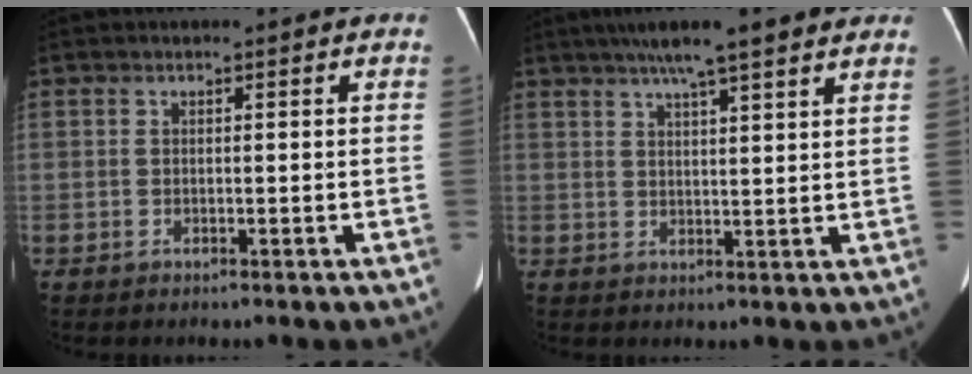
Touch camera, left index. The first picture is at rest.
{"total": 10.9, "force": [8.2, 0.9, 7.1], "torque": [-0.104, 0.030, 0.116]}